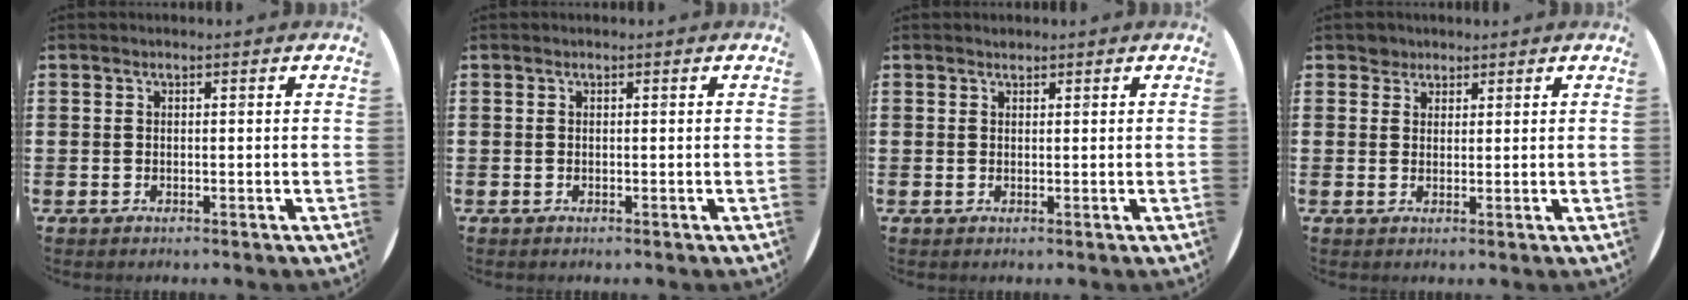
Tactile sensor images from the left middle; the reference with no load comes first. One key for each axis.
{"total": 0.0}
{"total": 0.6, "fx": 0.6, "fy": 0.3, "fz": -0.1, "tx": 0.010, "ty": 0.000, "tz": 0.009}
{"total": 2.0, "fx": 1.6, "fy": 1.1, "fz": 0.0, "tx": 0.005, "ty": 0.000, "tz": 0.031}